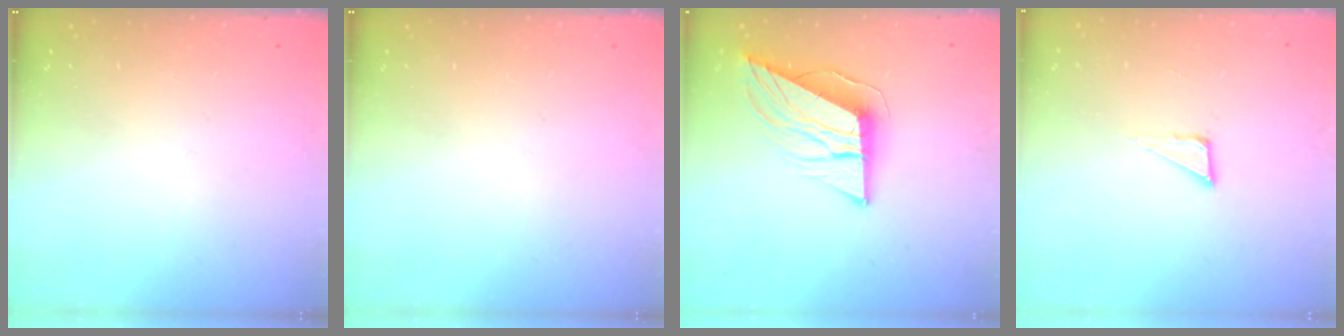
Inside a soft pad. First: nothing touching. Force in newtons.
{"total": 0.0}
{"total": 12.4, "press": 12.3, "slide": 1.5}
{"total": 4.5, "press": 4.5, "slide": 0.3}